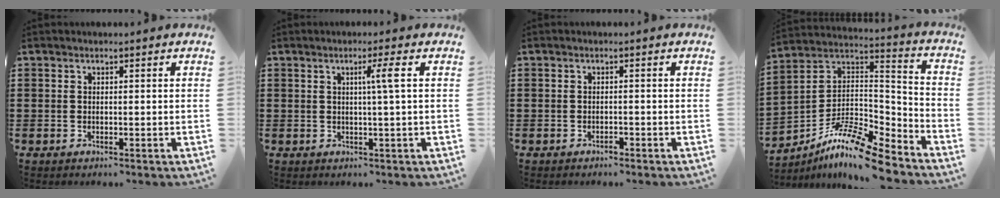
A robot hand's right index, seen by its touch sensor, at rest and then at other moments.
{"total": 3.3, "force": [0.7, -0.5, 3.2], "torque": [-0.051, -0.008, 0.004]}
{"total": 0.8, "force": [-0.7, 0.2, 0.3], "torque": [-0.010, -0.002, -0.014]}
{"total": 12.3, "force": [-10.0, 2.3, 6.7], "torque": [-0.133, 0.016, -0.197]}